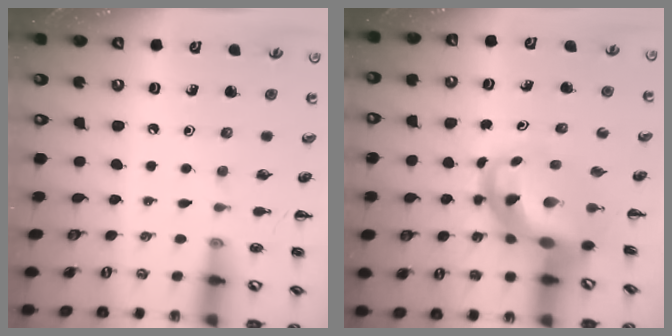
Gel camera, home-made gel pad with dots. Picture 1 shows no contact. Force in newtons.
{"total": 7.4, "press": 7.1, "slide": 2.2}